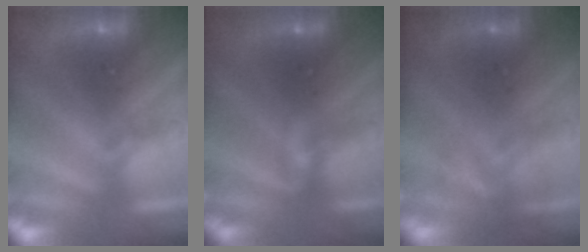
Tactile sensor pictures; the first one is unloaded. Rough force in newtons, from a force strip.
{"total": 2.3}
{"total": 2.5}